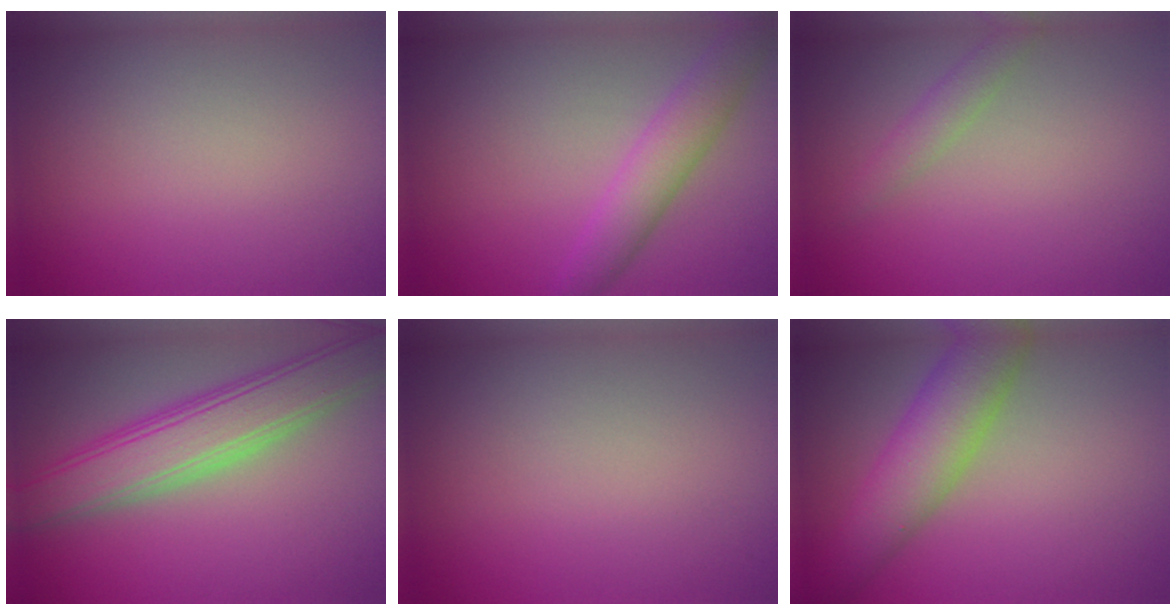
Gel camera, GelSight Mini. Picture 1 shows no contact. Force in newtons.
{"total": 3.8, "press": 3.8, "slide": 0.1}
{"total": 1.5, "press": 1.5, "slide": 0.1}
{"total": 6.6, "press": 6.6, "slide": 0.2}
{"total": 0.0}
{"total": 5.9, "press": 5.9, "slide": 0.2}